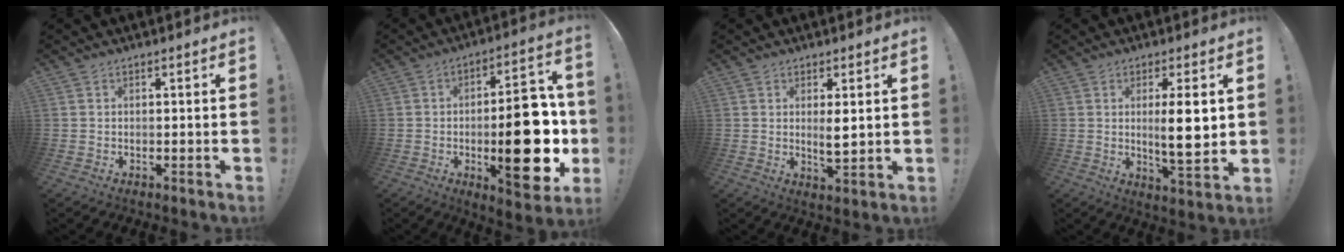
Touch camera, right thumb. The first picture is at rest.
{"total": 23.7, "force": [-3.5, 9.3, 21.5], "torque": [-0.289, 0.006, -0.042]}
{"total": 4.4, "force": [1.1, 1.2, 4.1], "torque": [-0.058, -0.013, 0.016]}
{"total": 9.8, "force": [1.3, 1.5, 9.6], "torque": [-0.159, -0.019, 0.013]}